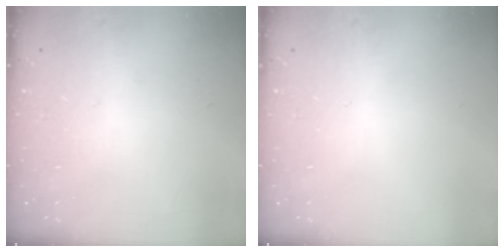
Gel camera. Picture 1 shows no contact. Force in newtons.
{"total": 0.0}